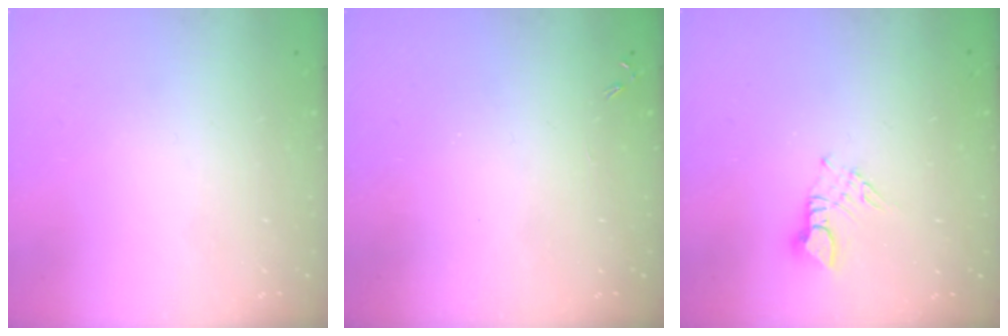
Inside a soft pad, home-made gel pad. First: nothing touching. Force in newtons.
{"total": 0.0}
{"total": 3.2, "press": 3.2, "slide": 0.4}